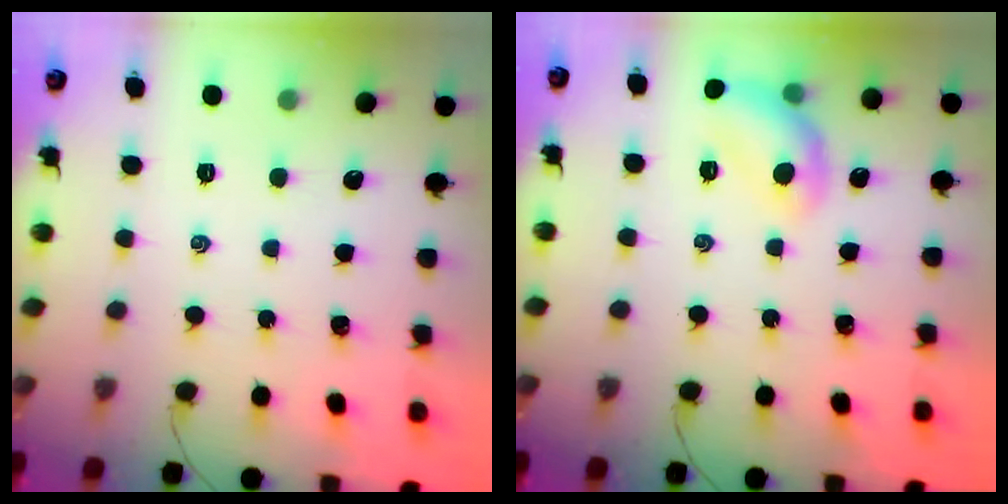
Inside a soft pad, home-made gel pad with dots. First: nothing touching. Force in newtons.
{"total": 11.6, "press": 11.6, "slide": 0.6}